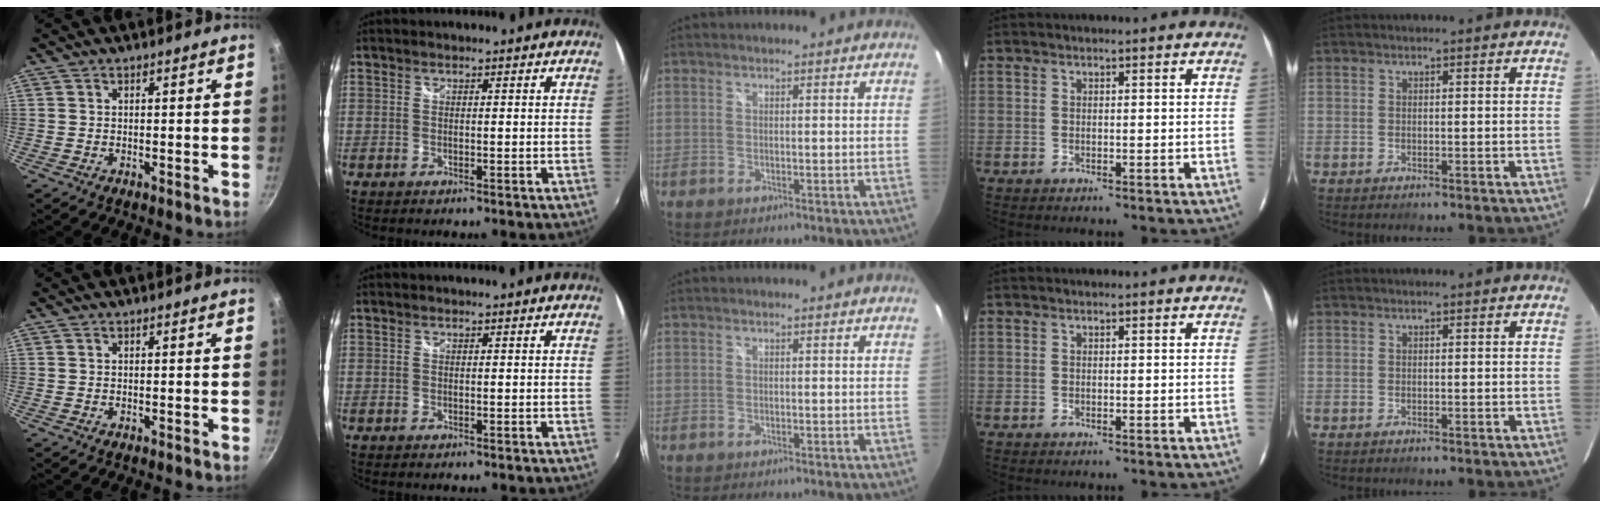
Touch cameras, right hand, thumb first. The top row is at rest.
{}